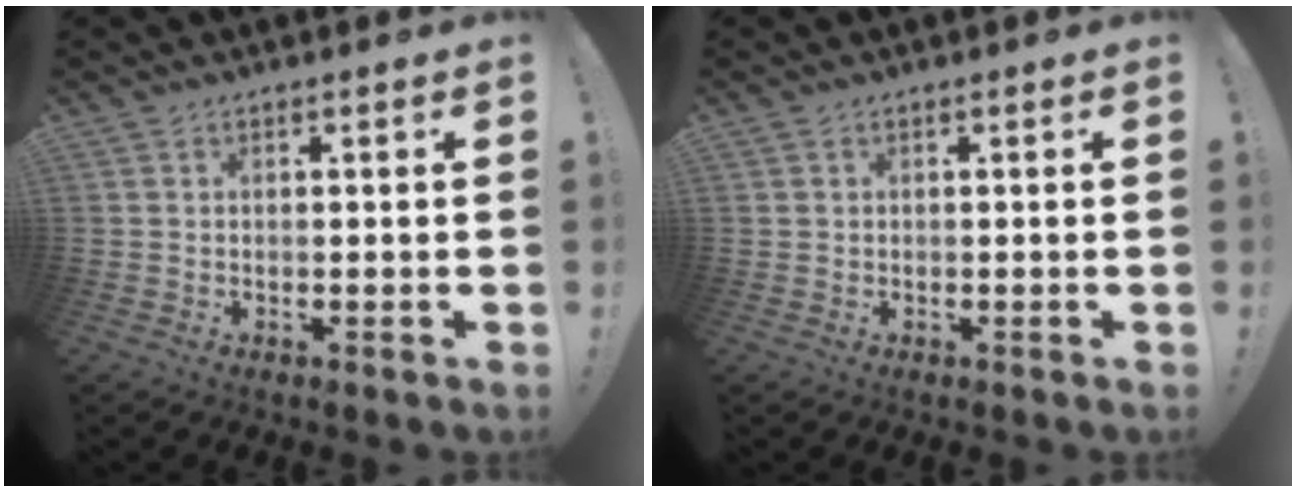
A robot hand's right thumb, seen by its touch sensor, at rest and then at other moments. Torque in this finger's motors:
{"motor_torque": [0.03, 0.00, -0.03, 0.09, 0.01]}